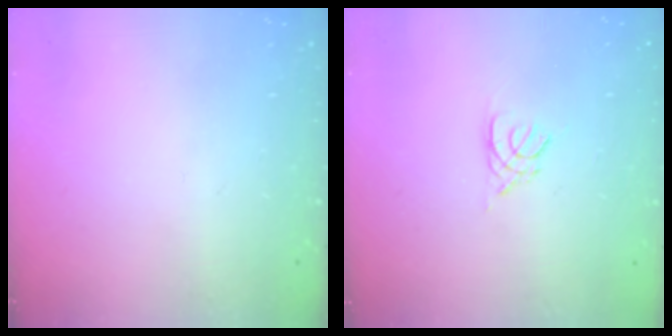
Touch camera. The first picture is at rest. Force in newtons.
{"total": 2.8, "press": 2.7, "slide": 0.5}